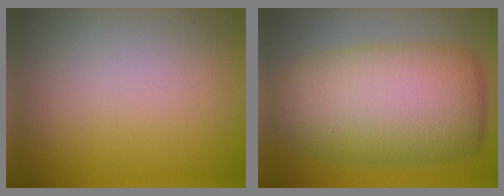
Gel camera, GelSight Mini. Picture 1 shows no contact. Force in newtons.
{"total": 11.7, "press": 11.7, "slide": 0.0}